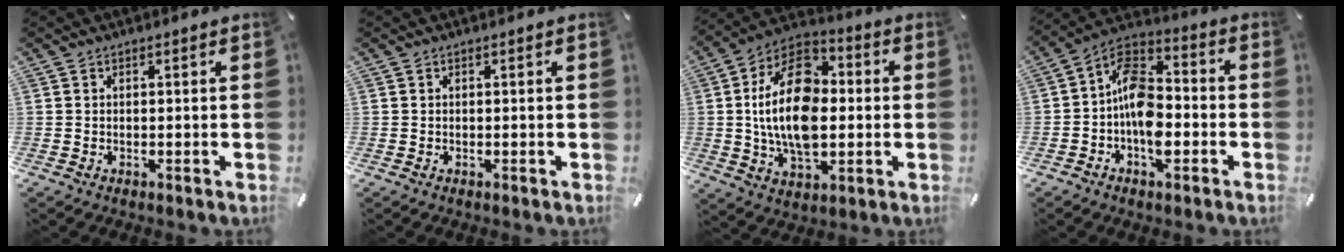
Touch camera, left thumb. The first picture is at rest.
{"total": 0.0}
{"total": 19.9, "force": [0.1, 12.7, 15.3], "torque": [-0.311, 0.004, -0.006]}
{"total": 11.2, "force": [-3.1, 7.0, 8.1], "torque": [-0.166, 0.016, -0.054]}